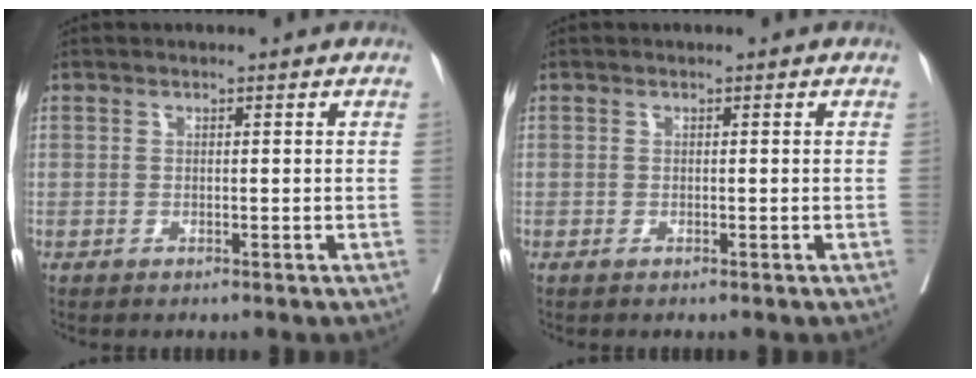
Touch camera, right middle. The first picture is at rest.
{"total": 0.0}